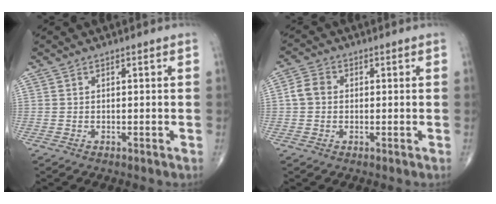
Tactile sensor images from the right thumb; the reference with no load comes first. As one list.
[{"total": 3.9, "force": [0.1, 3.2, 2.2], "torque": [-0.039, 0.010, -0.005]}]